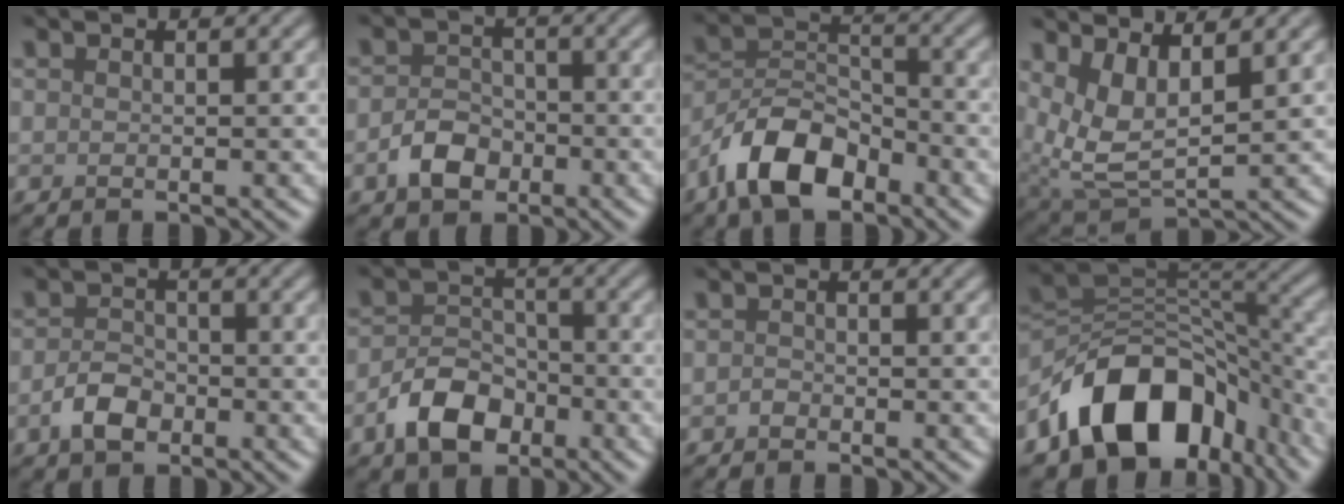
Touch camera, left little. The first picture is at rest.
{"total": 3.3, "force": [-1.7, 2.3, 1.7], "torque": [-0.027, 0.005, -0.036]}
{"total": 7.6, "force": [-4.7, 3.9, 4.6], "torque": [-0.077, 0.006, -0.100]}
{"total": 5.3, "force": [2.3, 2.4, 4.1], "torque": [-0.097, -0.014, 0.055]}
{"total": 3.0, "force": [-1.5, 1.9, 1.8], "torque": [-0.033, 0.003, -0.032]}
{"total": 5.1, "force": [-2.8, 3.2, 2.9], "torque": [-0.050, 0.002, -0.056]}
{"total": 0.6, "force": [-0.5, 0.4, 0.2], "torque": [-0.004, -0.001, -0.010]}
{"total": 12.3, "force": [-6.7, 7.8, 6.7], "torque": [-0.097, 0.005, -0.123]}